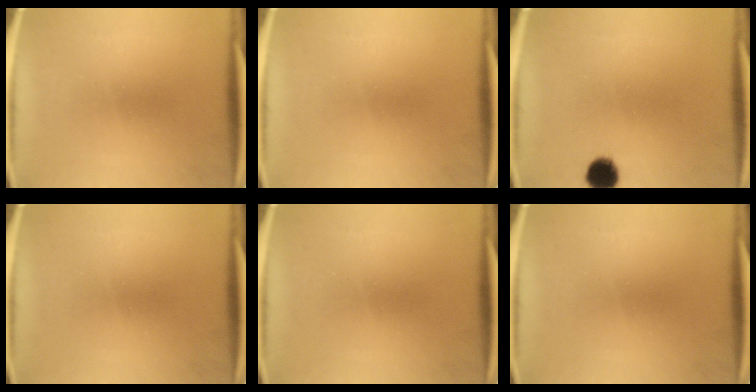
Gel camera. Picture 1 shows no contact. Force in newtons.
{"total": 0.0}
{"total": 5.6}
{"total": 0.0}
{"total": 0.0}
{"total": 0.0}